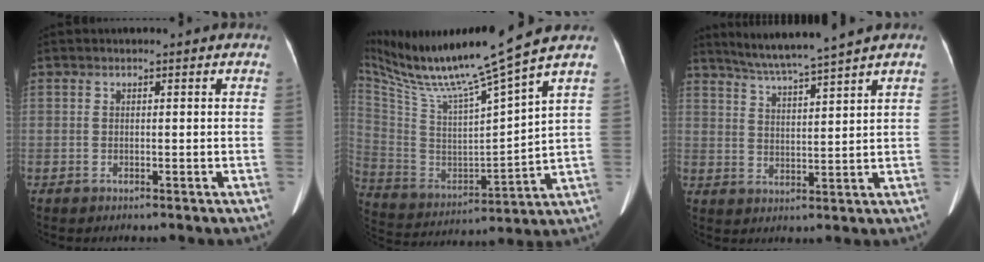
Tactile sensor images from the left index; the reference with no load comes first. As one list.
[{"total": 18.7, "force": [15.0, -1.7, 11.1], "torque": [-0.203, -0.024, 0.267]}, {"total": 8.5, "force": [7.4, -1.8, 3.7], "torque": [-0.066, 0.002, 0.131]}]